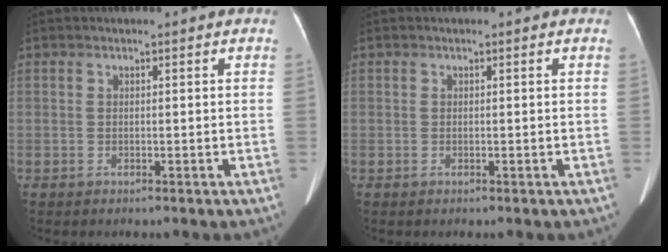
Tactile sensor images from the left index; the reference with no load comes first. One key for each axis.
{"total": 0.0}